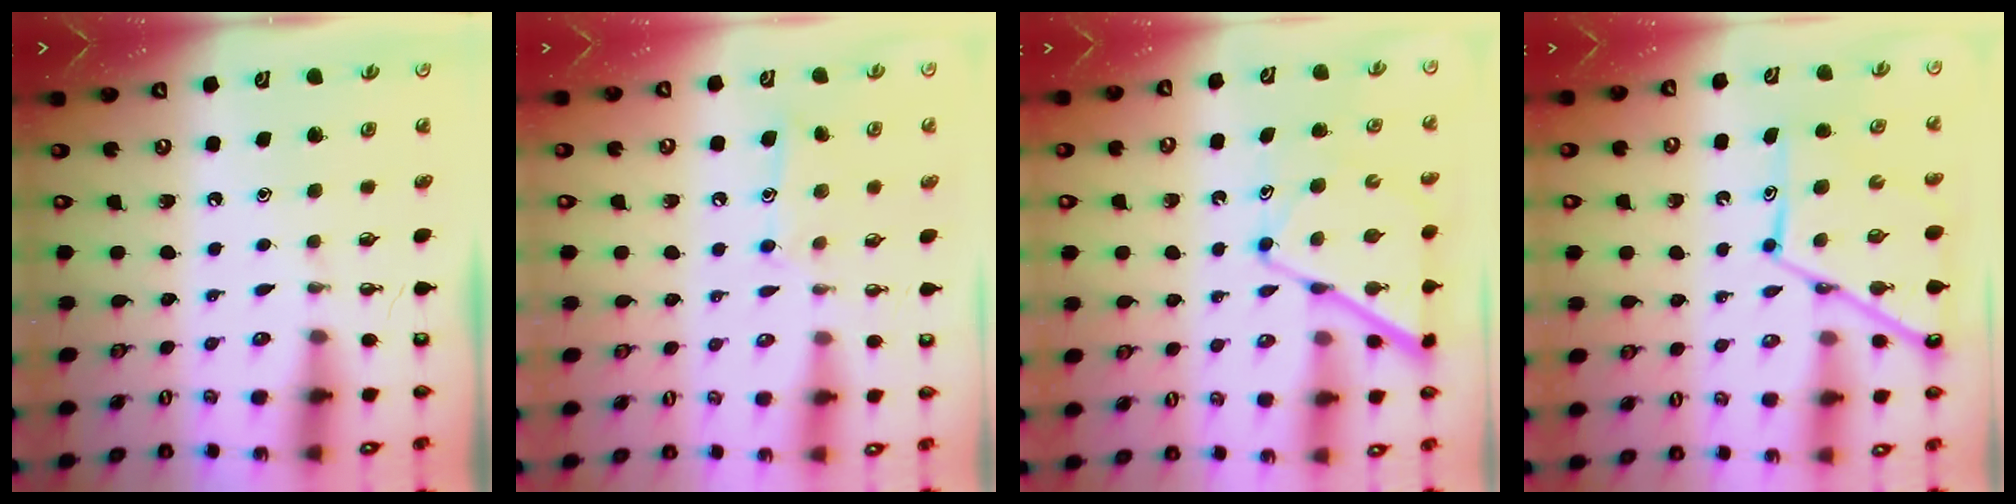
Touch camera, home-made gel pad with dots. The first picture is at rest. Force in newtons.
{"total": 9.1, "press": 9.1, "slide": 0.6}
{"total": 11.5, "press": 11.5, "slide": 1.0}
{"total": 13.0, "press": 13.0, "slide": 1.1}